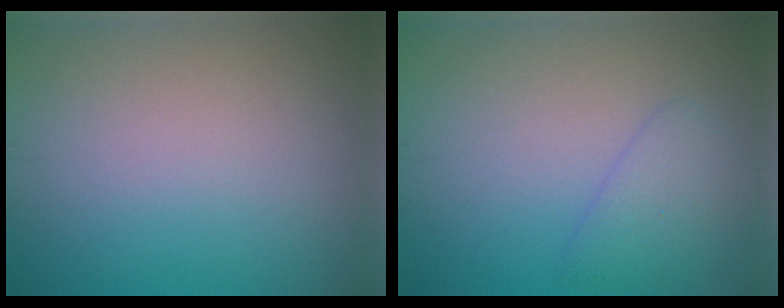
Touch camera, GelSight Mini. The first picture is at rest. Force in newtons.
{"total": 2.4, "press": 2.4, "slide": 0.1}